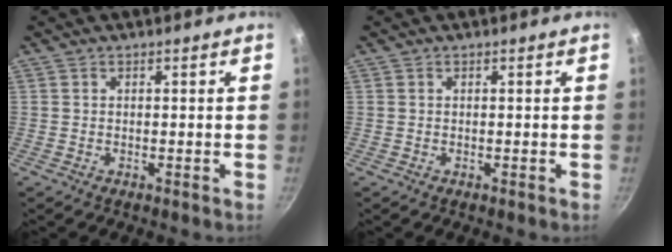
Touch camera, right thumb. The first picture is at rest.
{"total": 0.0}